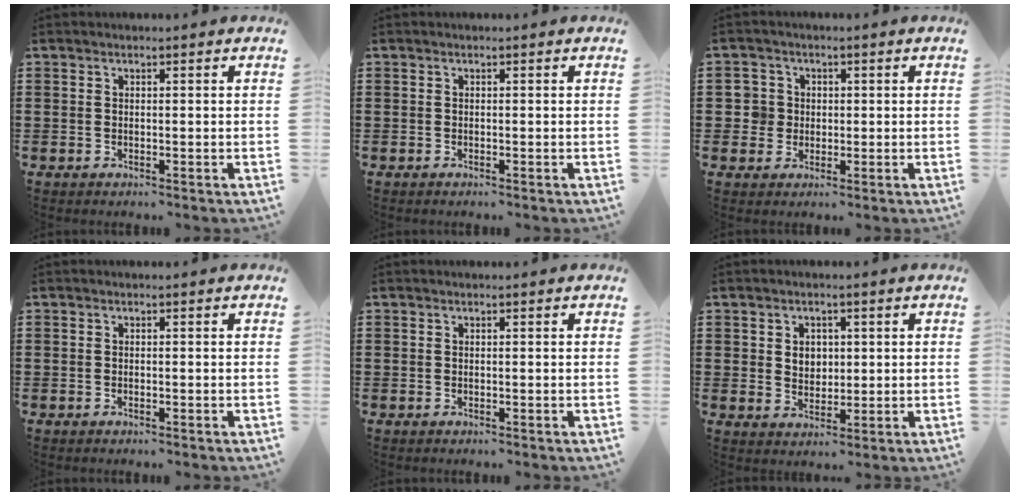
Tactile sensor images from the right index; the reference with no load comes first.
{"total": 0.0}
{"total": 3.7, "force": [0.0, 3.6, 0.6], "torque": [-0.029, 0.012, -0.003]}
{"total": 0.0}
{"total": 0.0}
{"total": 2.9, "force": [0.7, 2.5, 1.3], "torque": [-0.026, 0.007, 0.010]}